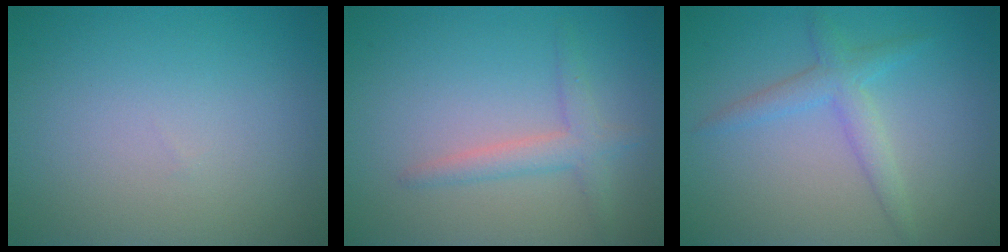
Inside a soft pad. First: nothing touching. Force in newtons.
{"total": 2.3, "press": 2.3, "slide": 0.1}
{"total": 2.5, "press": 2.5, "slide": 0.1}